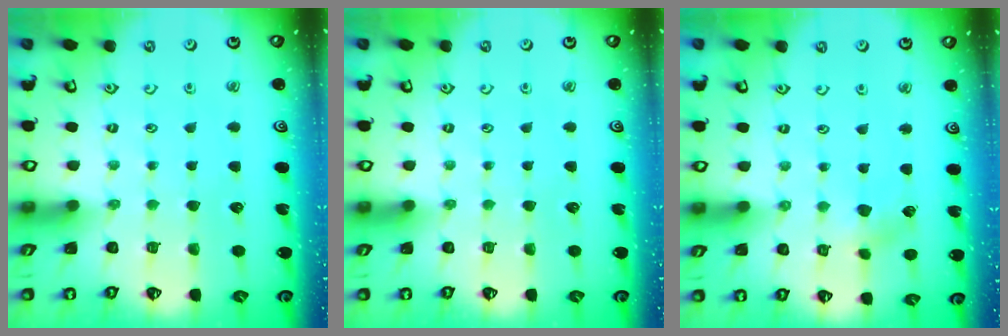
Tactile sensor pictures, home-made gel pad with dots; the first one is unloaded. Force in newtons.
{"total": 0.0}
{"total": 1.8, "press": 1.8, "slide": 0.3}